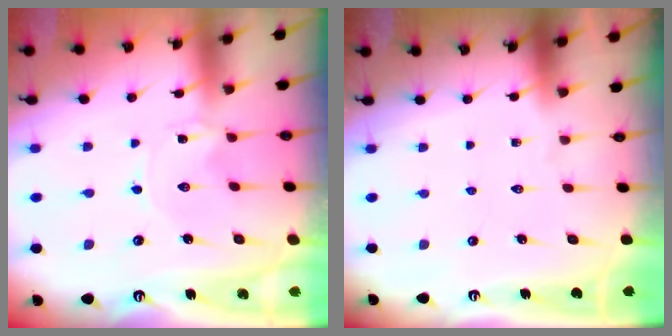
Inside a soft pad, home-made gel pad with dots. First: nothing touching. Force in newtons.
{"total": 0.0}